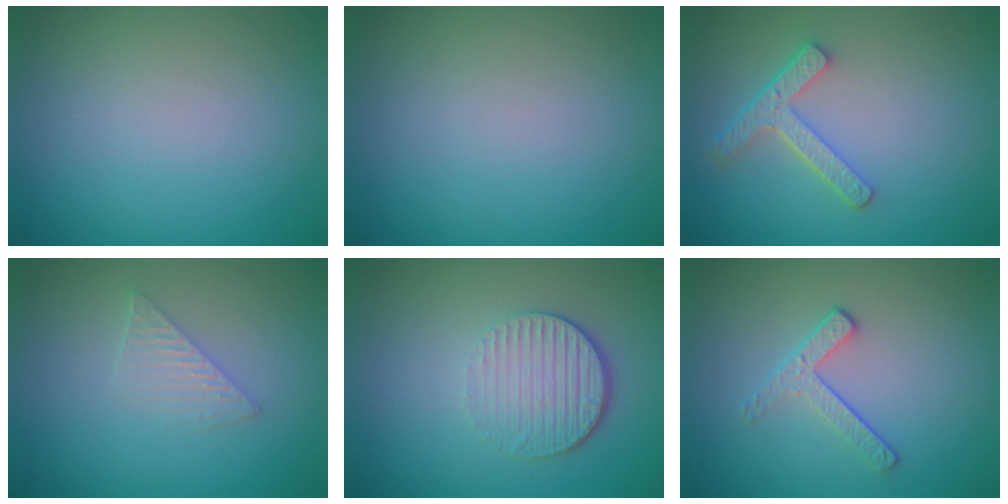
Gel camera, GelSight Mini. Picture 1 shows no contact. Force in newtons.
{"total": 0.0}
{"total": 3.6, "press": 2.8, "slide": 2.3}
{"total": 1.6, "press": 1.6, "slide": 0.1}
{"total": 4.3, "press": 2.9, "slide": 3.2}
{"total": 2.0, "press": 1.4, "slide": 1.5}